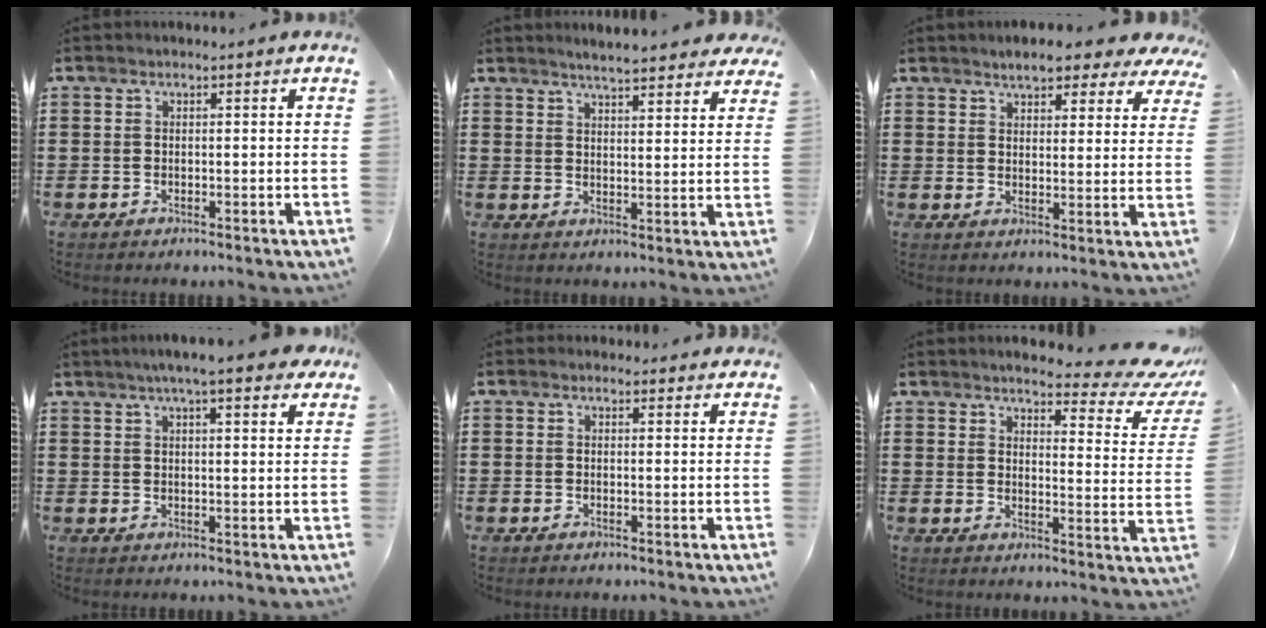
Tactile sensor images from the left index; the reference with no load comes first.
{"total": 4.5, "force": [4.3, 0.1, 1.2], "torque": [-0.037, -0.014, 0.079]}
{"total": 5.1, "force": [4.6, 1.2, 1.8], "torque": [-0.043, -0.012, 0.081]}
{"total": 5.4, "force": [4.3, 0.5, 3.2], "torque": [-0.067, -0.002, 0.074]}
{"total": 1.3, "force": [1.0, 0.7, 0.0], "torque": [-0.004, 0.006, 0.020]}
{"total": 5.3, "force": [4.6, 0.9, 2.6], "torque": [-0.049, -0.036, 0.071]}